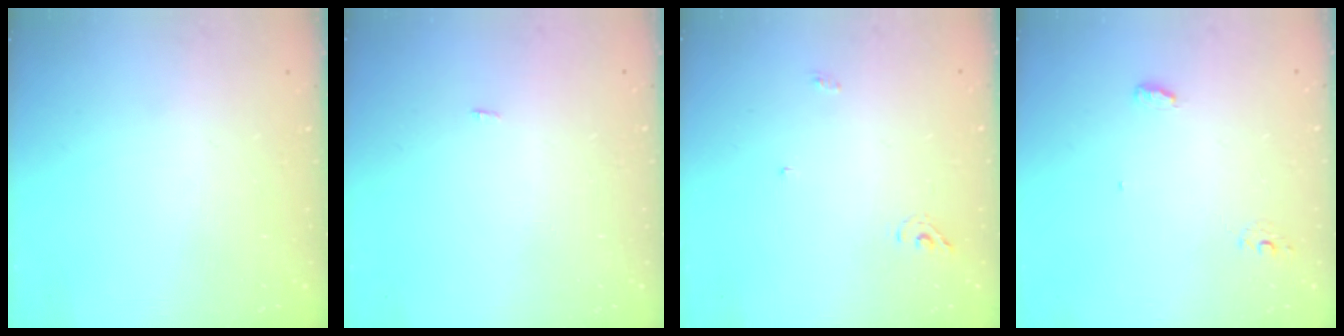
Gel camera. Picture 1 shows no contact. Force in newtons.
{"total": 6.1, "press": 1.7, "slide": 5.9}
{"total": 4.3, "press": 4.3, "slide": 0.1}
{"total": 5.2, "press": 4.4, "slide": 2.7}